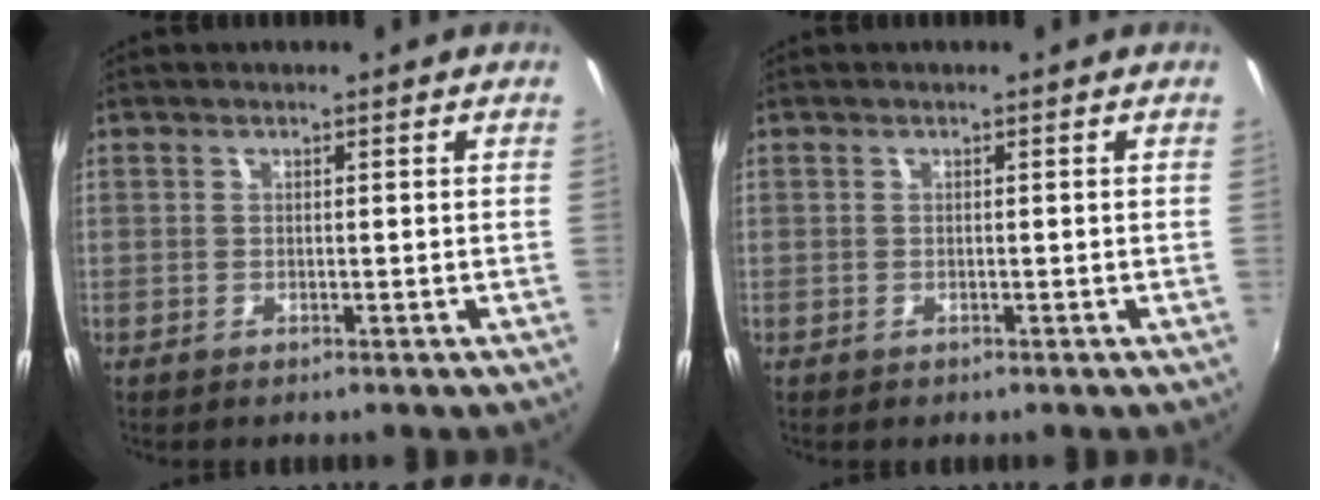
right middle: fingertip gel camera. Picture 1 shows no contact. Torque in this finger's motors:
{"motor_torque": [0.33, -0.21, -0.01, 0.00]}